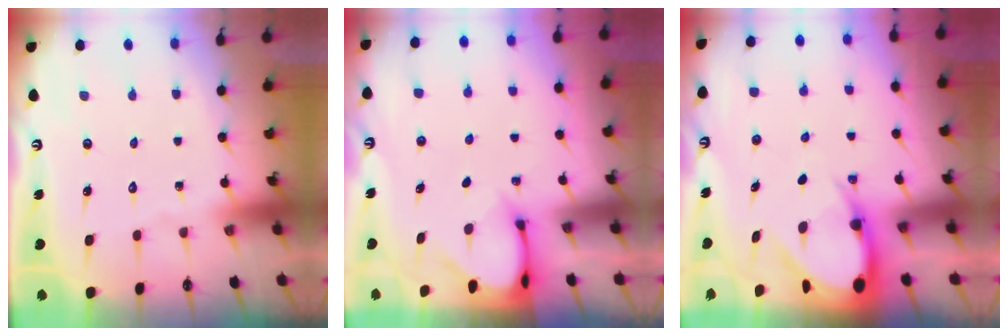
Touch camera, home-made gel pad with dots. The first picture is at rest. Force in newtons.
{"total": 3.0, "press": 3.0, "slide": 0.3}
{"total": 8.0, "press": 8.0, "slide": 0.6}